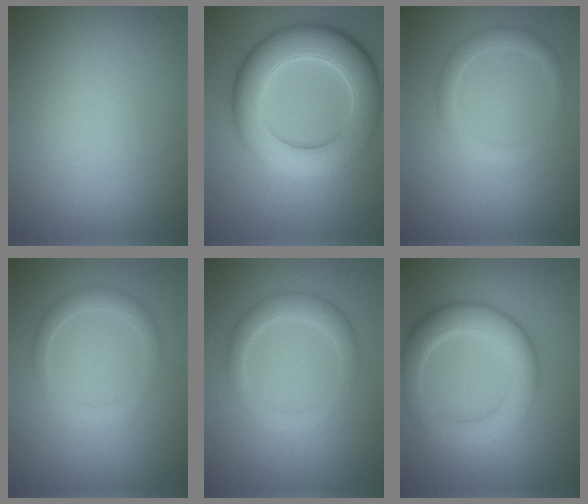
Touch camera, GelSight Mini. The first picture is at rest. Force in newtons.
{"total": 8.9, "press": 8.9, "slide": 0.4}
{"total": 1.8, "press": 1.8, "slide": 0.1}
{"total": 1.8, "press": 1.8, "slide": 0.1}
{"total": 2.6, "press": 2.6, "slide": 0.1}
{"total": 5.3, "press": 5.3, "slide": 0.3}